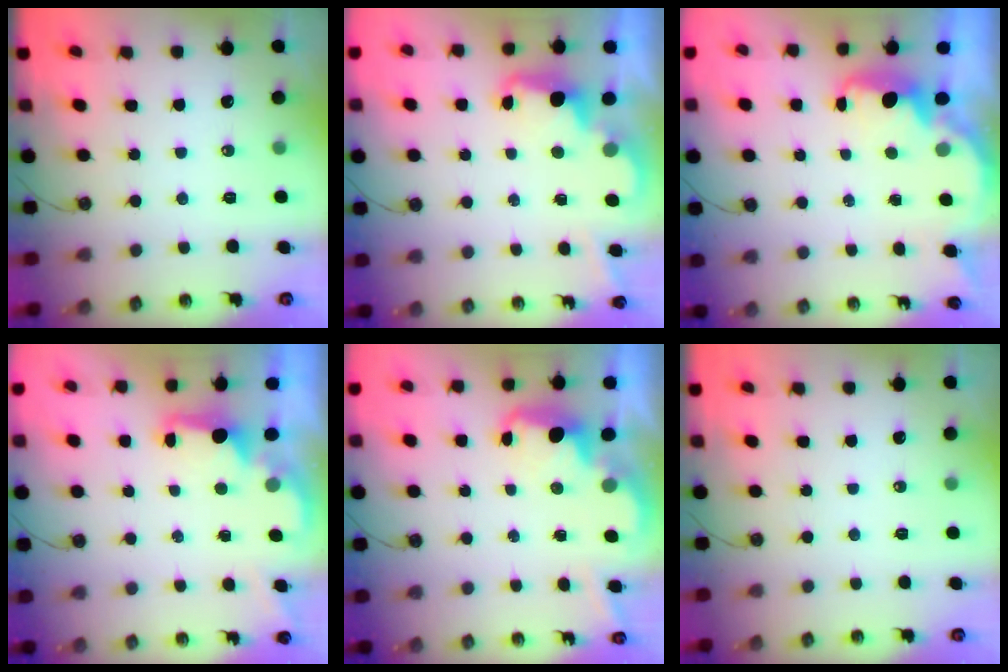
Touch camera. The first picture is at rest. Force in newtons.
{"total": 2.3, "press": 2.3, "slide": 0.5}
{"total": 2.7, "press": 2.6, "slide": 0.6}
{"total": 1.9, "press": 1.7, "slide": 0.7}
{"total": 2.8, "press": 2.8, "slide": 0.5}
{"total": 0.0}